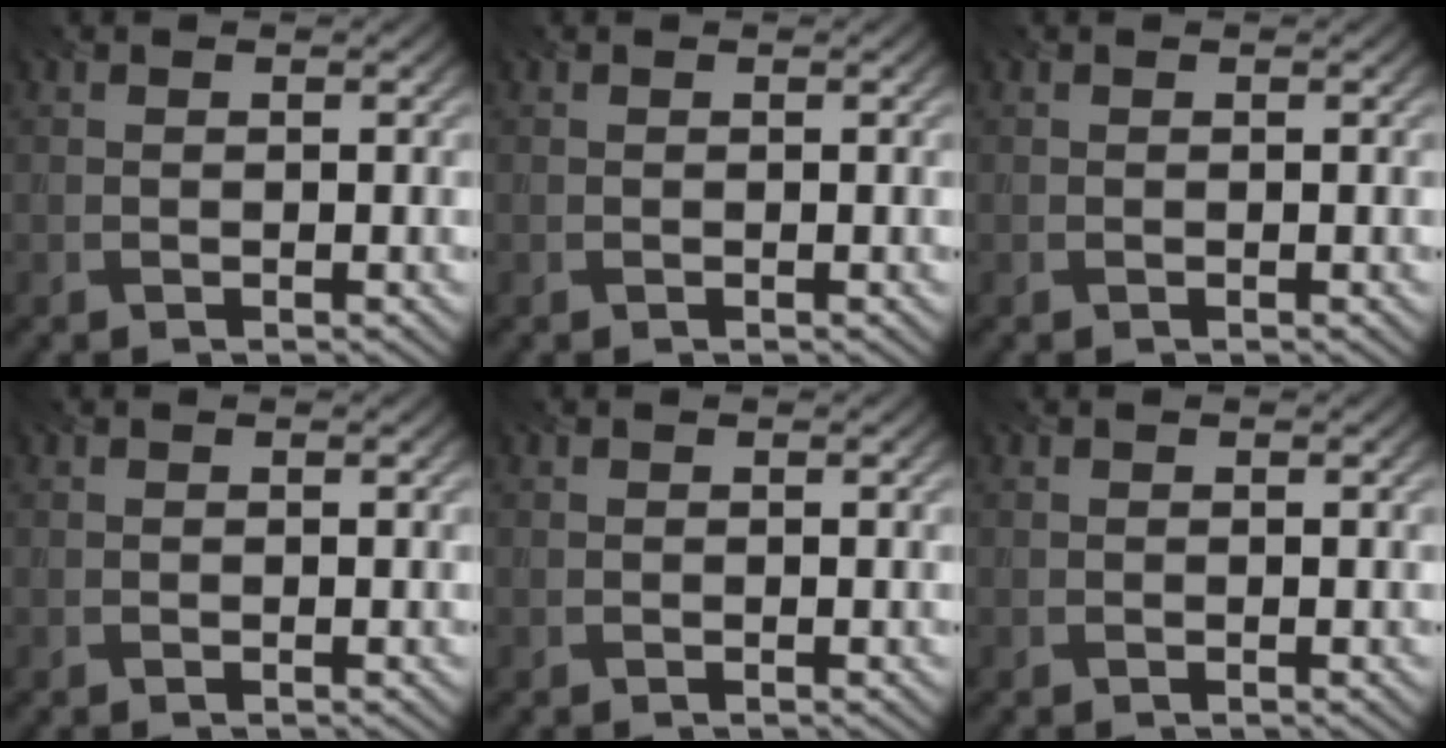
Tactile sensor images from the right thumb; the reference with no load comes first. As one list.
[{"total": 0.0}, {"total": 0.0}, {"total": 0.0}, {"total": 0.0}, {"total": 0.0}]